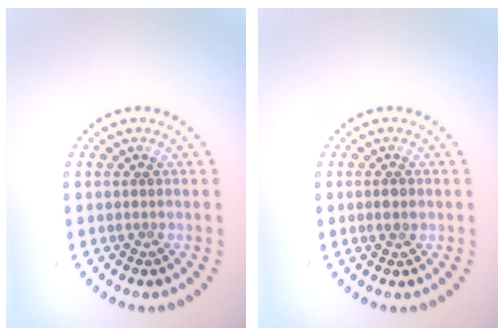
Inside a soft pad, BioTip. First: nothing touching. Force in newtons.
{"total": 1.2, "press": 1.2, "slide": 0.2}